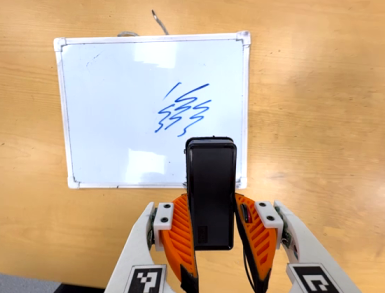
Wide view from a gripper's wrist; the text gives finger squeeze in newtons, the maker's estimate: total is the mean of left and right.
{"total": 4.1, "left": 3.0, "right": 5.3}